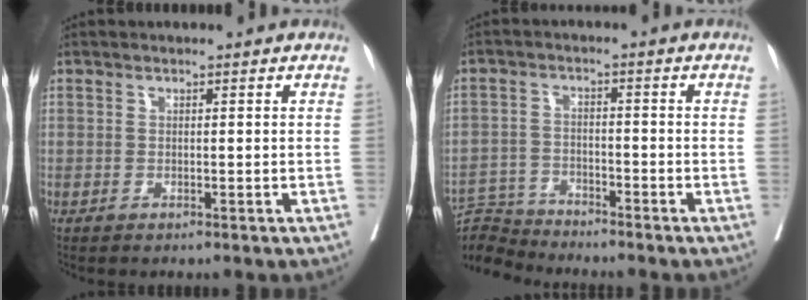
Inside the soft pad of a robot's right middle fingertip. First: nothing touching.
{"total": 7.6, "force": [-7.6, 0.4, -0.5], "torque": [0.004, 0.008, -0.147]}